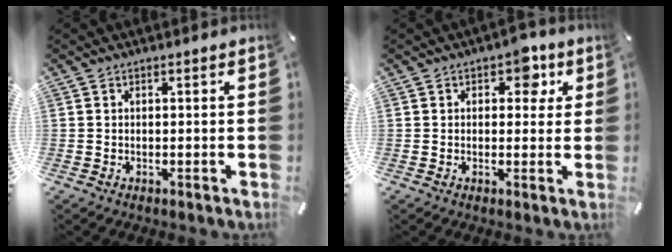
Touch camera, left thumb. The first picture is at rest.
{"total": 6.0, "force": [2.5, 4.0, 3.8], "torque": [-0.027, -0.006, 0.033]}